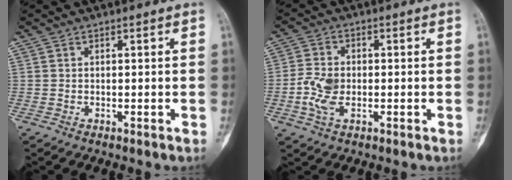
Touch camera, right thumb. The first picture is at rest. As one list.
[{"total": 6.3, "force": [-1.1, 4.0, 4.7], "torque": [-0.102, 0.006, -0.022]}]